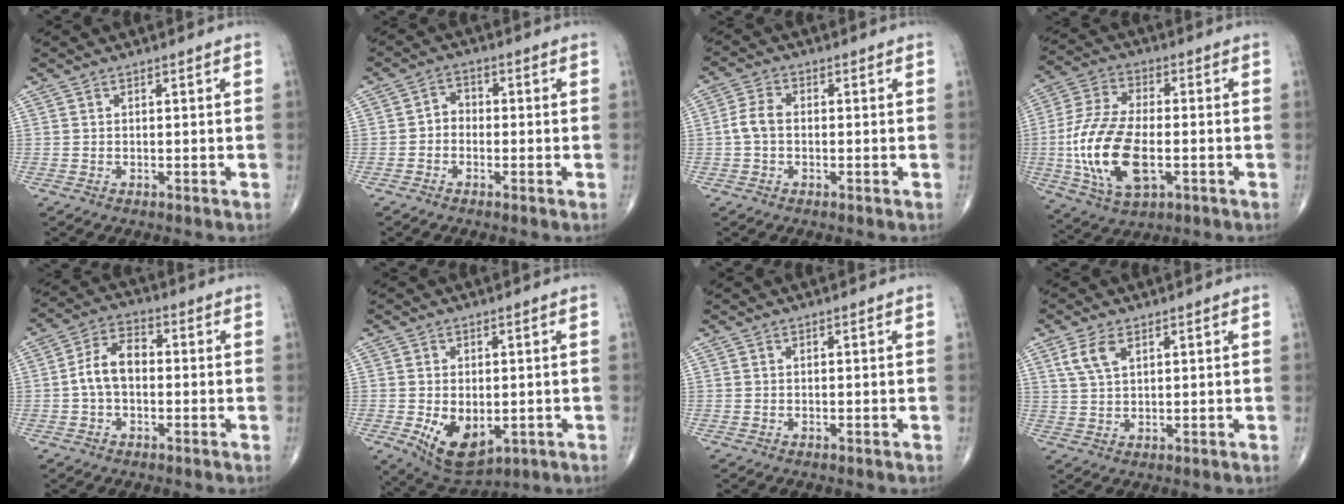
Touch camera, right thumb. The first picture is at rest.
{"total": 3.0, "force": [-0.9, 2.5, 1.5], "torque": [-0.006, 0.018, -0.029]}
{"total": 4.1, "force": [-0.4, 2.7, 3.0], "torque": [-0.063, 0.012, -0.016]}
{"total": 17.4, "force": [-3.1, 8.8, 14.6], "torque": [-0.302, 0.008, -0.053]}
{"total": 7.6, "force": [-0.5, 4.8, 5.9], "torque": [-0.103, 0.026, -0.020]}
{"total": 10.0, "force": [-2.2, 6.0, 7.7], "torque": [-0.111, -0.011, -0.019]}
{"total": 0.0}
{"total": 5.2, "force": [2.4, 2.6, 3.8], "torque": [-0.079, 0.001, 0.055]}